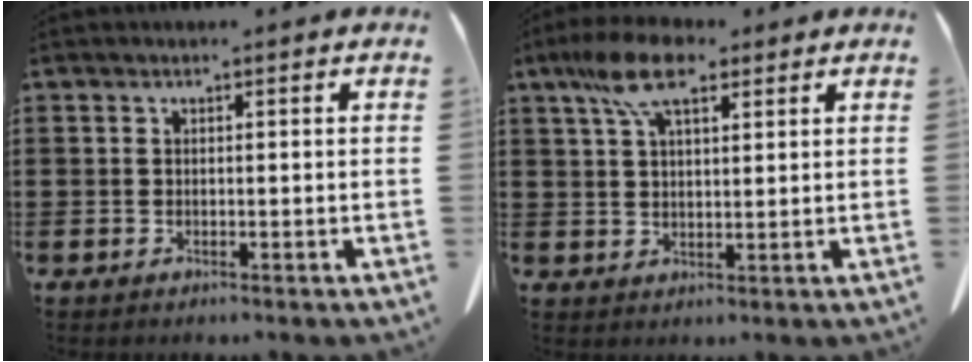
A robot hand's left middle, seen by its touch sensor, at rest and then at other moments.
{"total": 8.4, "force": [5.1, 3.2, 5.8], "torque": [-0.126, 0.006, 0.094]}